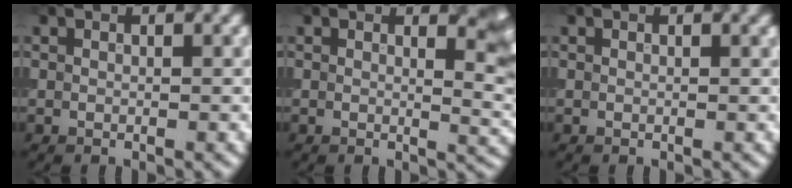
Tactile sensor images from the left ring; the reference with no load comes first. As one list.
[{"total": 3.8, "force": [1.5, 1.2, 3.3], "torque": [-0.027, -0.001, 0.019]}, {"total": 0.0}]